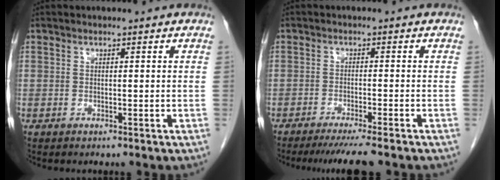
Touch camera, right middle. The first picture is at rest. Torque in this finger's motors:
{"motor_torque": [0.14, -0.10, 0.04, 0.03]}